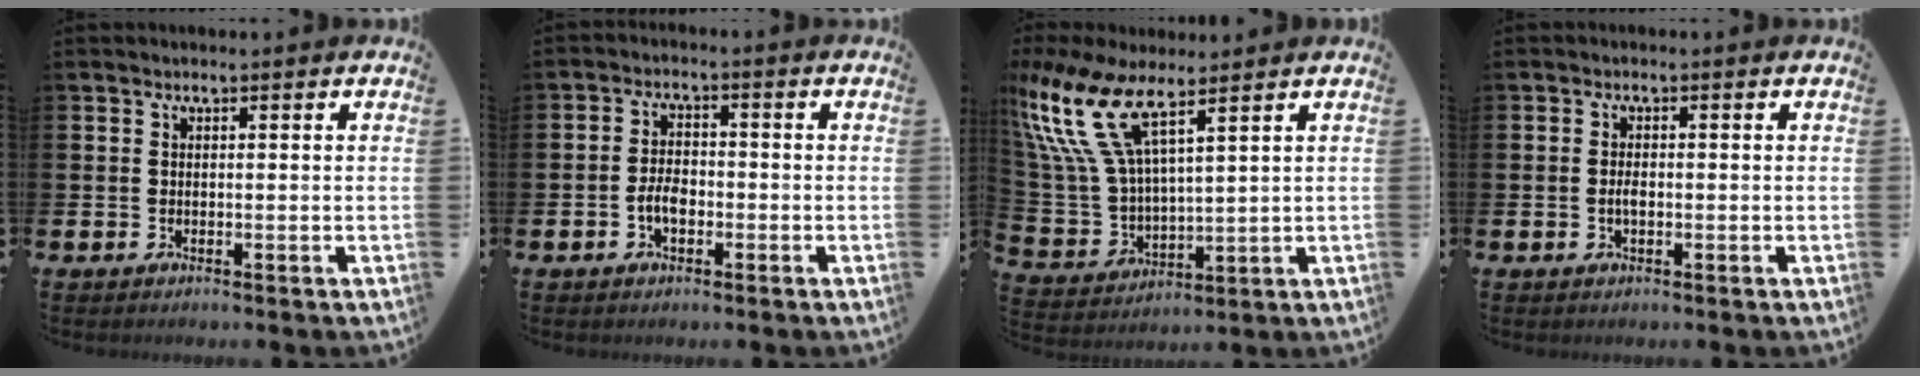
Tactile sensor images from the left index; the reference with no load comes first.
{"total": 3.1, "force": [-1.4, 1.7, 2.1], "torque": [-0.036, 0.005, -0.028]}
{"total": 12.3, "force": [9.0, 4.0, 7.5], "torque": [-0.188, -0.032, 0.160]}
{"total": 1.3, "force": [-0.7, 0.5, 1.0], "torque": [-0.016, 0.000, -0.014]}